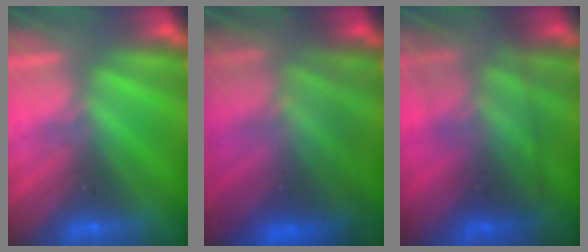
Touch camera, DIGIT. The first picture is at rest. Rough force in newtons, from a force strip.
{"total": 8.7}
{"total": 4.9}